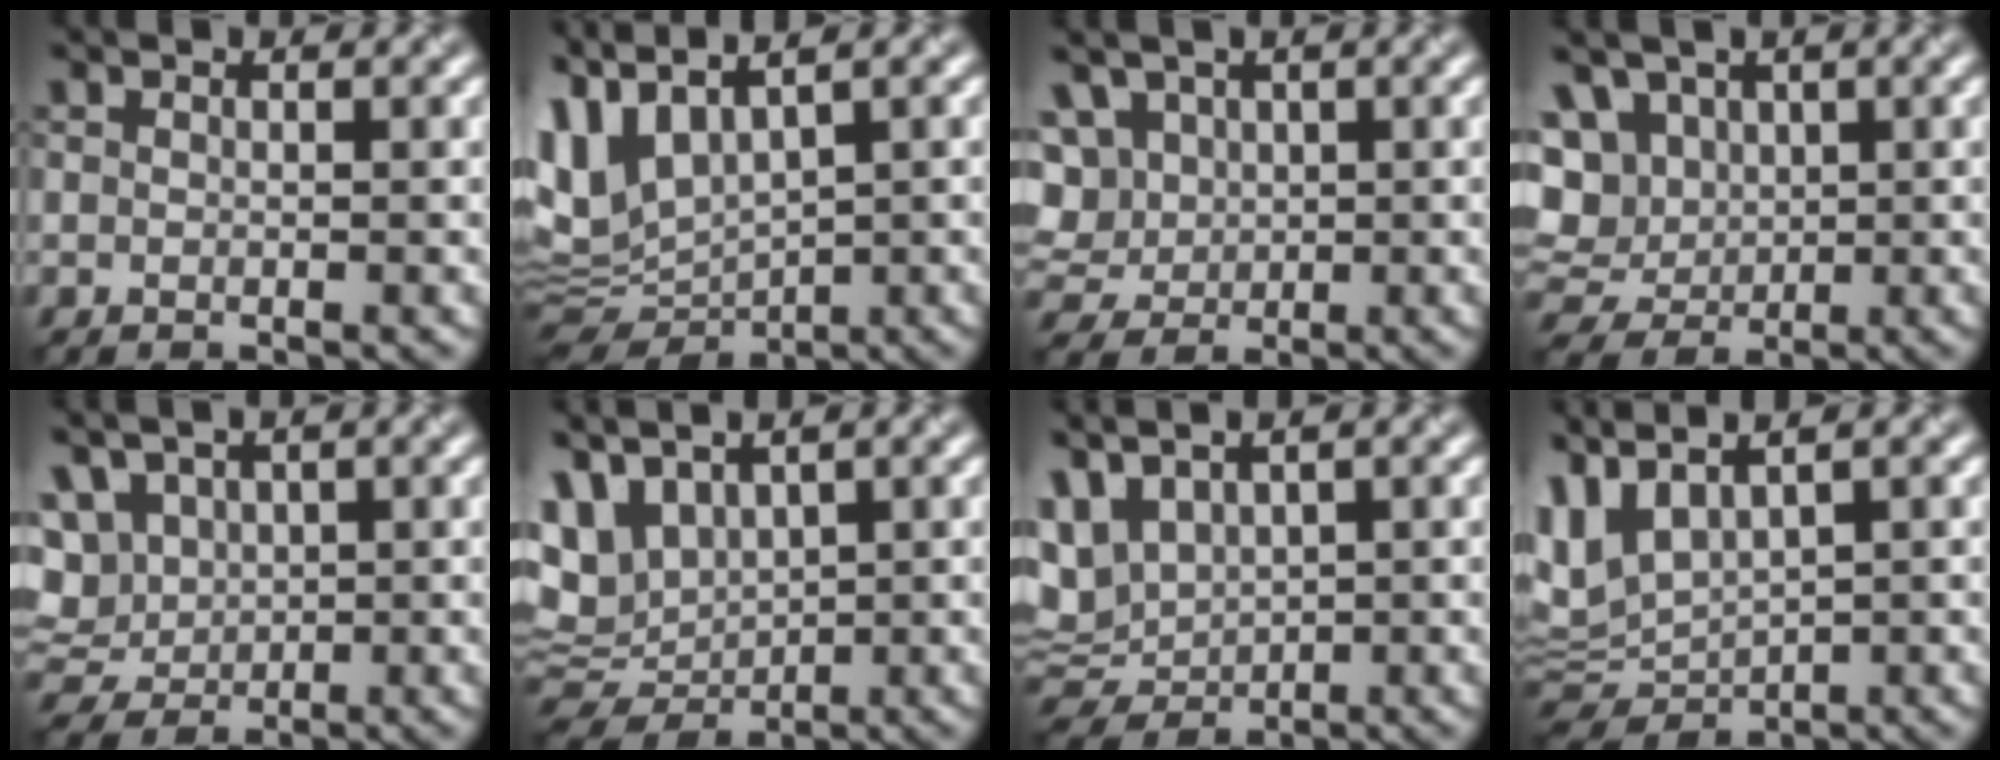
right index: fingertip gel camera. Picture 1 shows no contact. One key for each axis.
{"total": 6.2, "fx": 2.4, "fy": 2.7, "fz": 5.1, "tx": -0.125, "ty": -0.004, "tz": 0.063}
{"total": 8.1, "fx": 3.0, "fy": 6.4, "fz": 3.8, "tx": -0.097, "ty": 0.032, "tz": 0.042}
{"total": 10.7, "fx": 3.7, "fy": 8.2, "fz": 5.8, "tx": -0.115, "ty": 0.031, "tz": 0.040}
{"total": 8.8, "fx": 3.5, "fy": 6.4, "fz": 5.0, "tx": -0.107, "ty": 0.030, "tz": 0.050}
{"total": 5.9, "fx": 3.0, "fy": 3.2, "fz": 4.0, "tx": -0.099, "ty": 0.004, "tz": 0.058}
{"total": 5.8, "fx": 2.6, "fy": 3.3, "fz": 3.9, "tx": -0.107, "ty": 0.002, "tz": 0.060}
{"total": 5.1, "fx": 2.5, "fy": 1.9, "fz": 4.0, "tx": -0.104, "ty": 0.003, "tz": 0.055}